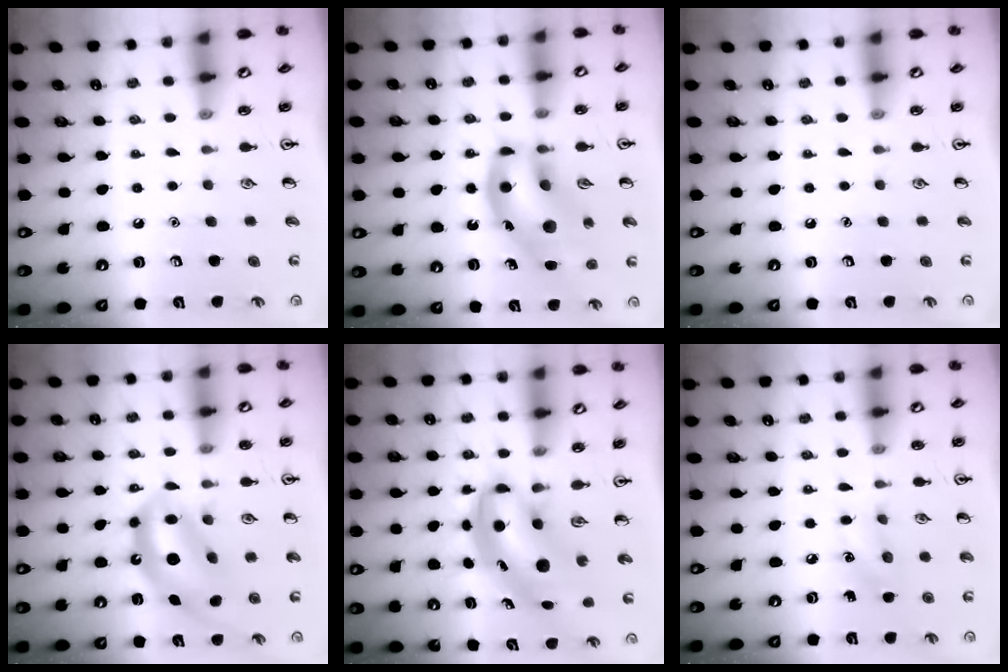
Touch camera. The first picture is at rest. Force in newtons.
{"total": 17.3, "press": 17.0, "slide": 3.2}
{"total": 0.0}
{"total": 11.1, "press": 10.5, "slide": 3.6}
{"total": 6.6, "press": 6.4, "slide": 1.8}
{"total": 6.6, "press": 6.3, "slide": 1.9}